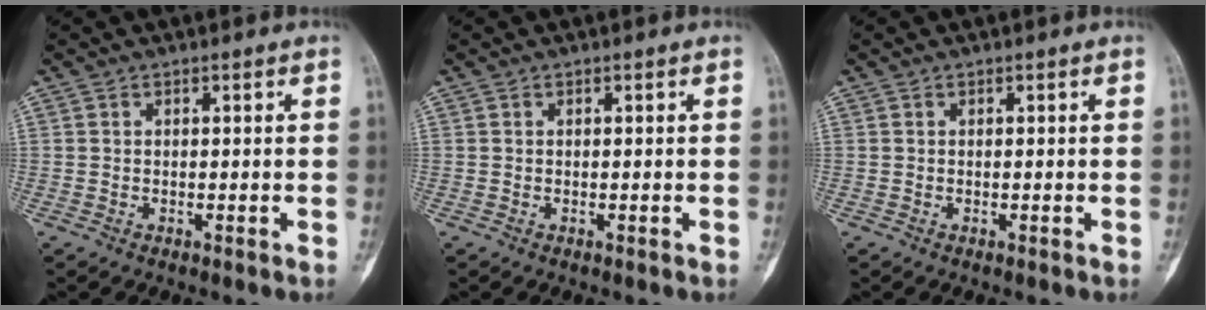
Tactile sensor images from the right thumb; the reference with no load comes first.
{"total": 0.0}
{"total": 0.0}